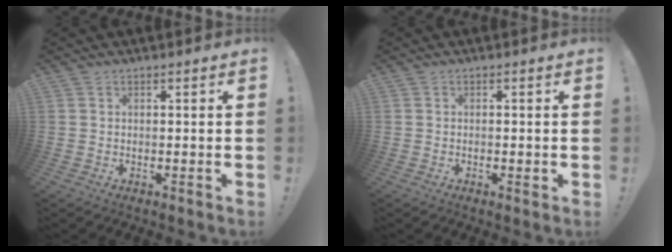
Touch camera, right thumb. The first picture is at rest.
{"total": 1.0, "force": [-0.5, 0.3, 0.8], "torque": [-0.011, 0.000, -0.008]}